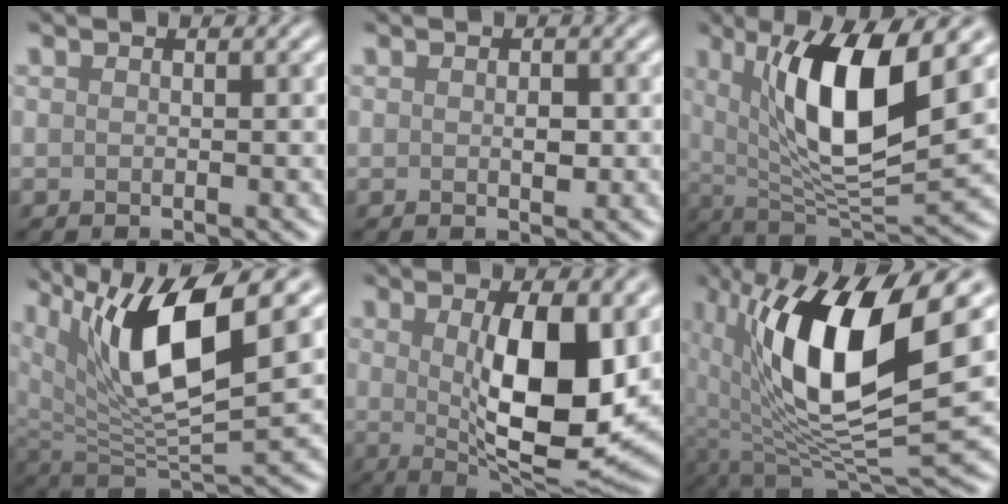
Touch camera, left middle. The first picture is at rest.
{"total": 1.1, "force": [0.0, 0.6, 0.9], "torque": [-0.014, -0.002, 0.000]}
{"total": 10.1, "force": [2.8, 3.0, 9.3], "torque": [-0.151, -0.015, 0.054]}
{"total": 11.2, "force": [4.6, 3.7, 9.5], "torque": [-0.177, -0.005, 0.085]}
{"total": 10.5, "force": [1.0, 3.5, 9.9], "torque": [-0.151, -0.014, 0.023]}
{"total": 13.8, "force": [3.0, 5.1, 12.5], "torque": [-0.228, -0.014, 0.053]}